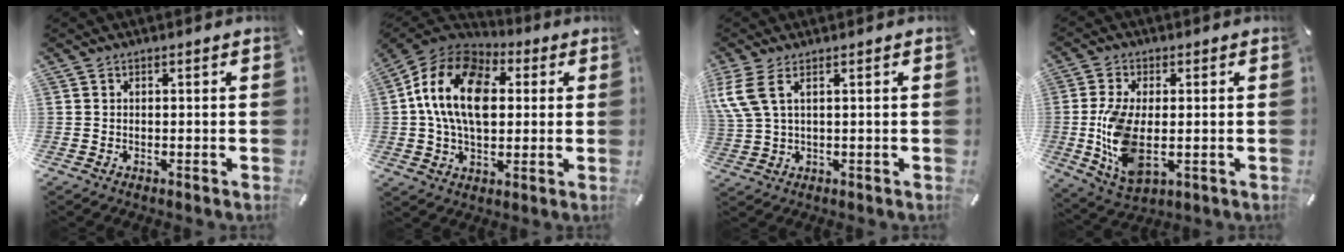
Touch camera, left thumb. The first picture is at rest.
{"total": 16.9, "force": [2.4, 12.2, 11.5], "torque": [-0.247, 0.012, 0.039]}
{"total": 5.9, "force": [2.5, 2.3, 4.8], "torque": [-0.120, -0.008, 0.044]}
{"total": 12.3, "force": [-0.8, 6.5, 10.4], "torque": [-0.240, -0.016, -0.011]}